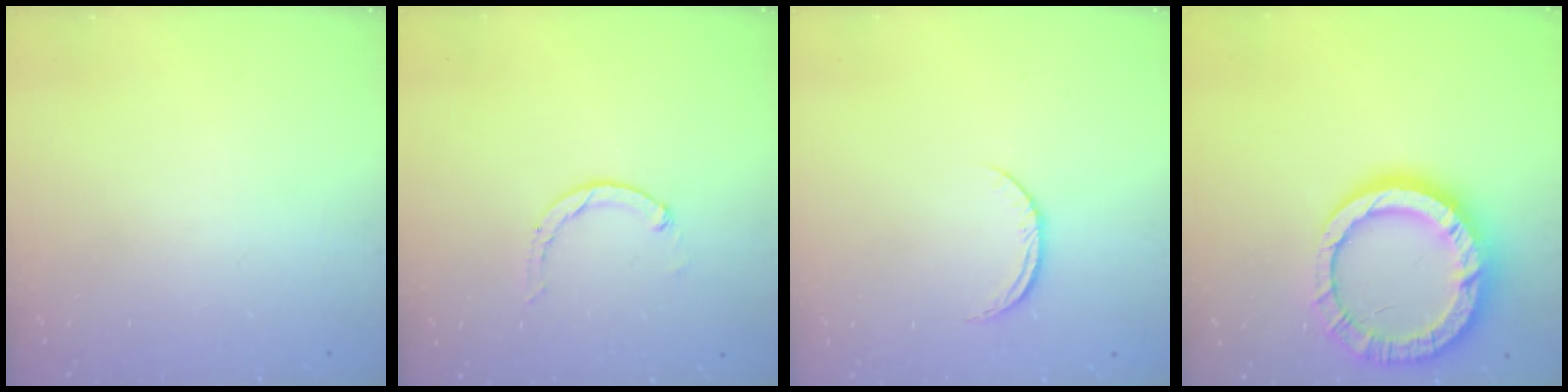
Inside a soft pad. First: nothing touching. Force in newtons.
{"total": 0.8, "press": 0.8, "slide": 0.2}
{"total": 6.5, "press": 6.5, "slide": 0.7}
{"total": 17.5, "press": 17.4, "slide": 1.5}